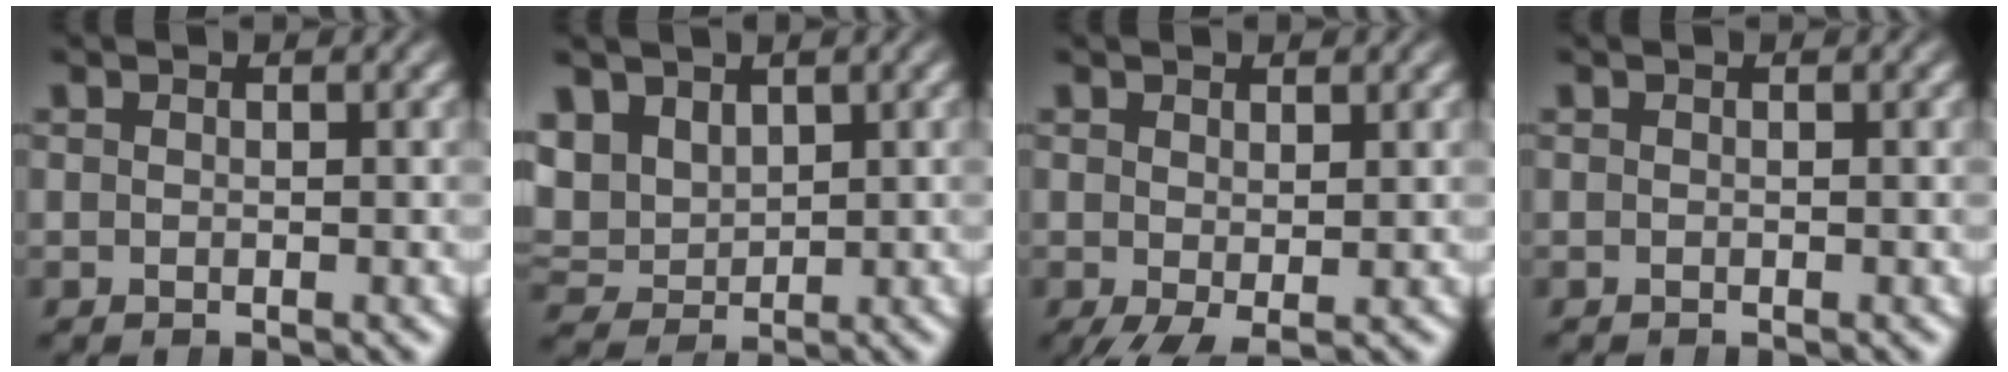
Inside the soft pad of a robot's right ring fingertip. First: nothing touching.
{"total": 5.9, "force": [1.5, 5.1, 2.5], "torque": [-0.072, -0.013, 0.033]}
{"total": 2.1, "force": [-0.8, 0.4, 1.9], "torque": [-0.019, -0.014, 0.003]}
{"total": 0.0}